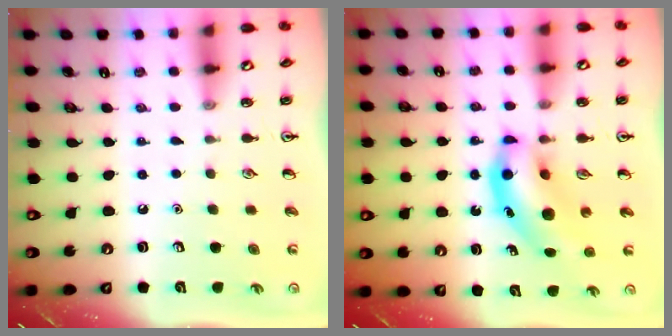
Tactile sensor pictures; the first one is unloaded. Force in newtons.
{"total": 10.6, "press": 10.1, "slide": 3.2}